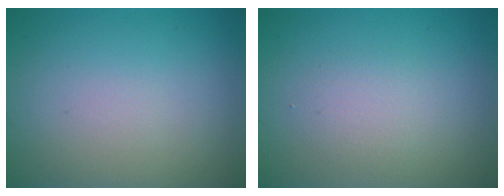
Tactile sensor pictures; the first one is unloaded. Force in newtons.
{"total": 1.8, "press": 1.8, "slide": 0.1}